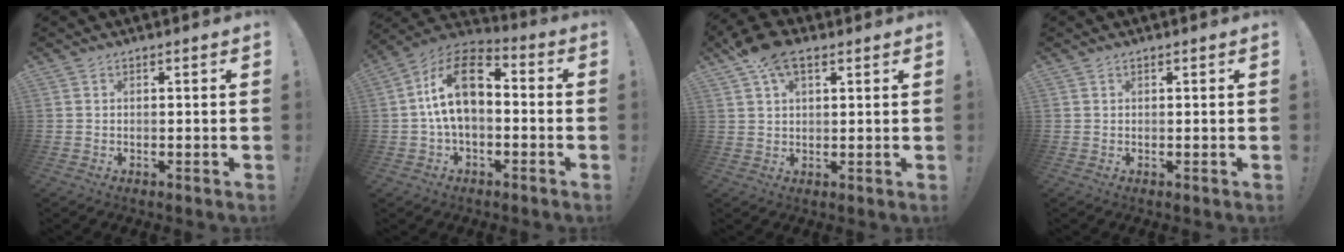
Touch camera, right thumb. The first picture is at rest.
{"total": 15.5, "force": [1.0, 9.6, 12.1], "torque": [-0.222, 0.018, 0.021]}
{"total": 8.8, "force": [5.1, 4.2, 5.7], "torque": [-0.102, -0.012, 0.098]}
{"total": 0.0}